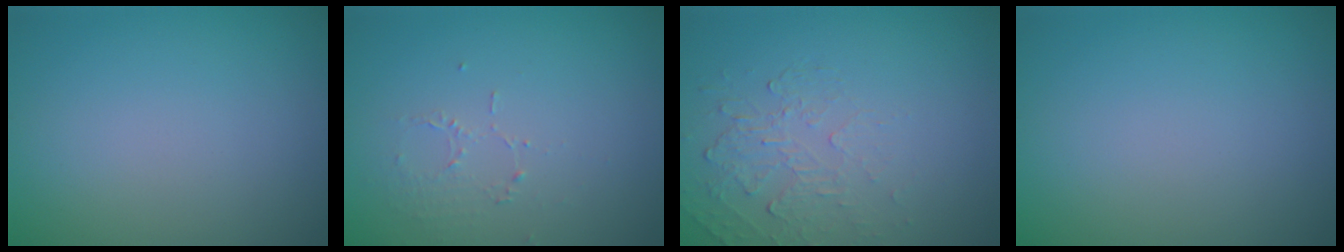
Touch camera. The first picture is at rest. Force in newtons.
{"total": 1.0, "press": 0.5, "slide": 0.9}
{"total": 2.1, "press": 0.9, "slide": 1.9}
{"total": 0.0}